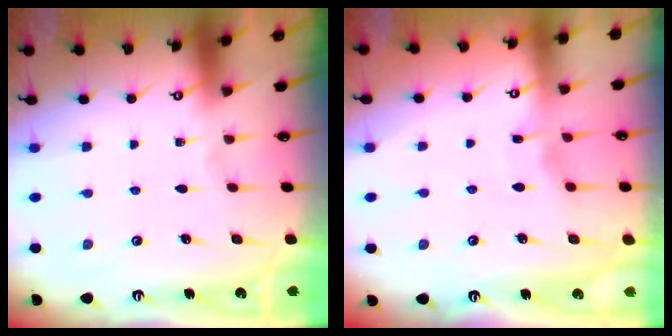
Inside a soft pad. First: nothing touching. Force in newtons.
{"total": 3.5, "press": 3.5, "slide": 0.4}